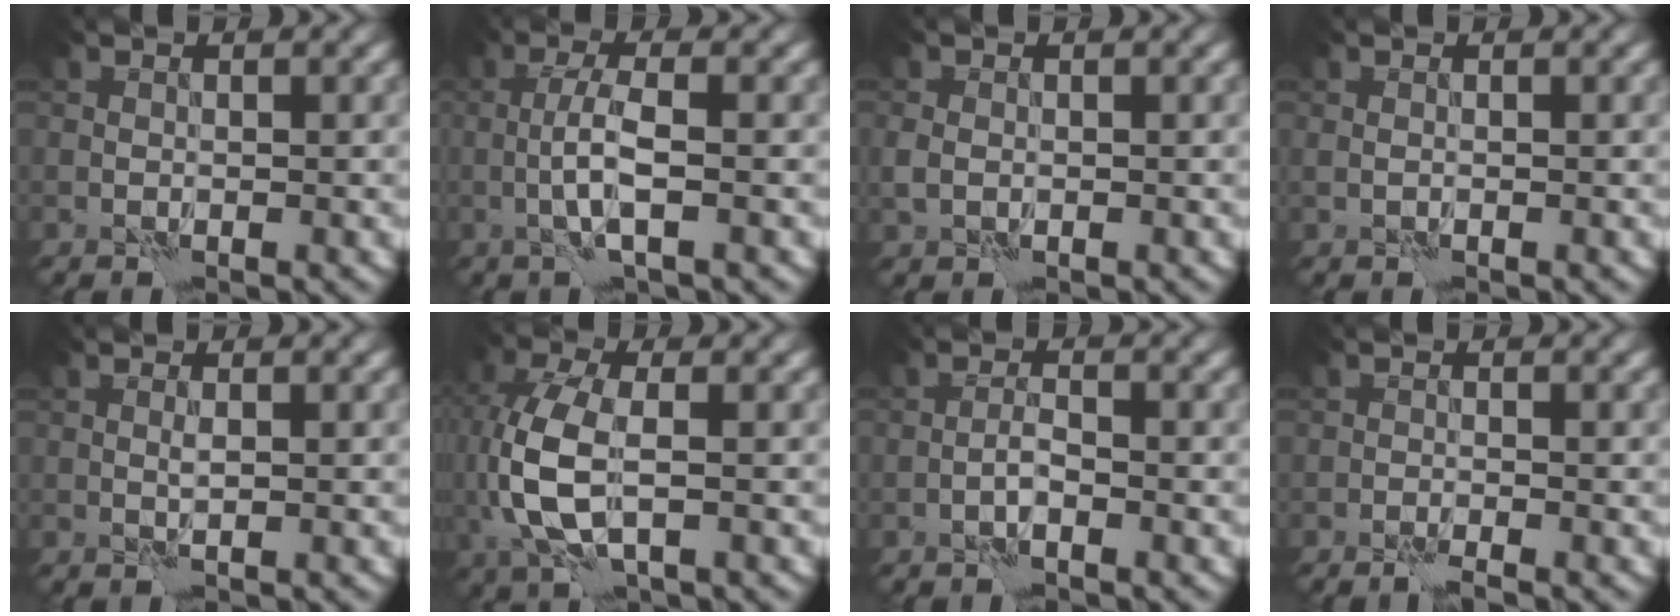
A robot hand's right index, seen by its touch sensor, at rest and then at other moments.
{"total": 3.2, "force": [-0.8, 0.4, 3.1], "torque": [-0.065, 0.008, -0.022]}
{"total": 1.7, "force": [-0.4, 1.3, 1.0], "torque": [-0.023, -0.003, -0.011]}
{"total": 0.5, "force": [-0.1, 0.3, 0.4], "torque": [-0.011, 0.001, -0.004]}
{"total": 0.7, "force": [0.1, 0.0, 0.6], "torque": [-0.015, 0.001, 0.001]}
{"total": 6.9, "force": [0.1, 3.8, 5.8], "torque": [-0.149, -0.001, 0.000]}
{"total": 1.3, "force": [-0.8, 0.2, 1.0], "torque": [-0.022, 0.006, -0.021]}
{"total": 1.7, "force": [-1.3, -0.1, 1.1], "torque": [-0.027, 0.003, -0.028]}